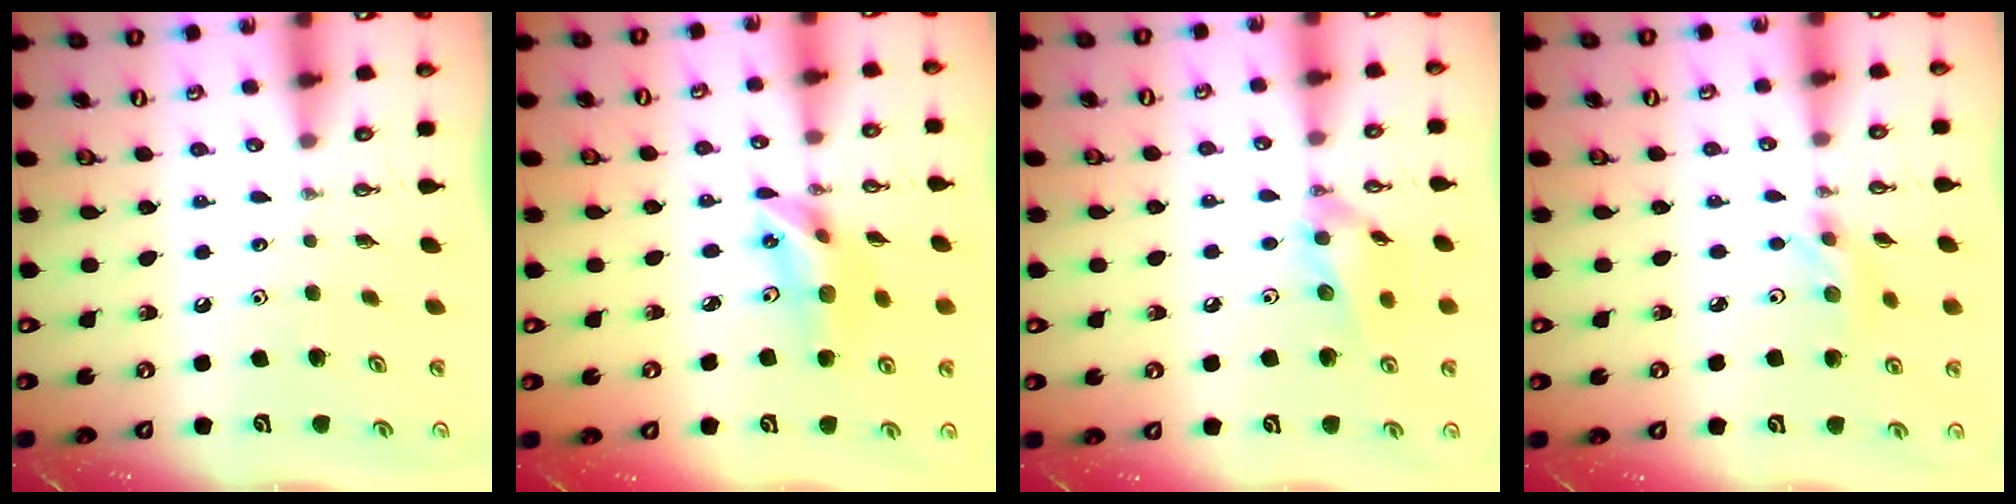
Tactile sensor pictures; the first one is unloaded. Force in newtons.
{"total": 12.5, "press": 12.2, "slide": 2.9}
{"total": 10.9, "press": 10.7, "slide": 1.8}
{"total": 3.4, "press": 3.2, "slide": 1.0}